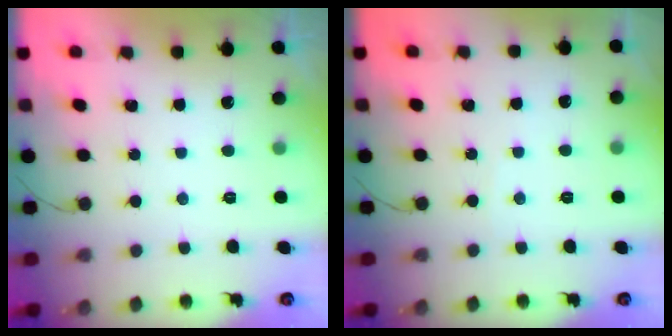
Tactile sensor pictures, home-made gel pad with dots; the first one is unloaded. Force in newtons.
{"total": 2.3, "press": 2.2, "slide": 0.3}